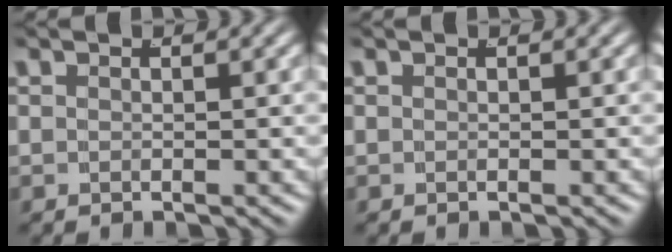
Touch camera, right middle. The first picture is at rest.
{"total": 0.0}